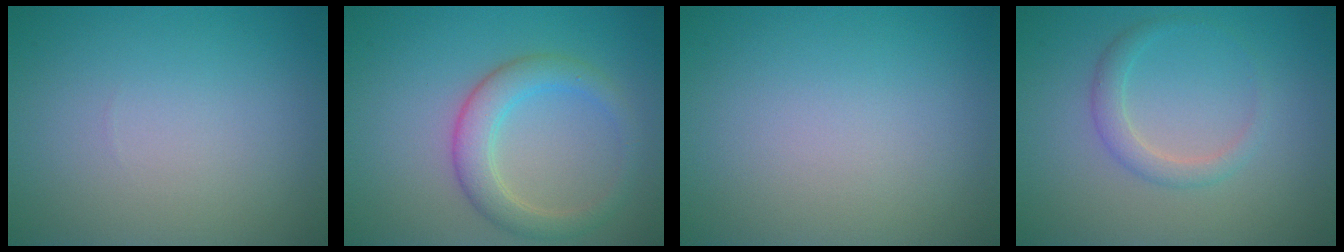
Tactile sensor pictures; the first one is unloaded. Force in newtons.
{"total": 3.8, "press": 3.8, "slide": 0.2}
{"total": 0.0}
{"total": 1.8, "press": 1.8, "slide": 0.1}